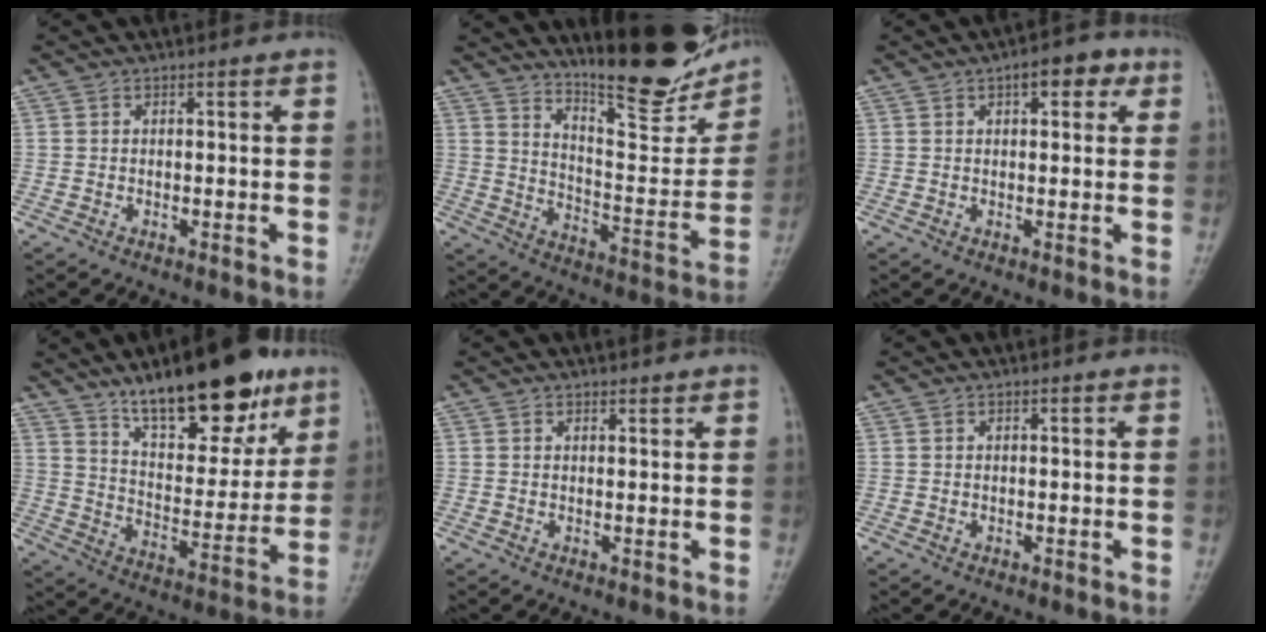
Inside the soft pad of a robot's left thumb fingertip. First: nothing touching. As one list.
[{"total": 20.2, "force": [14.9, 5.3, 12.6], "torque": [-0.140, -0.099, 0.228]}, {"total": 5.8, "force": [2.5, 2.8, 4.5], "torque": [-0.038, 0.004, 0.025]}, {"total": 21.2, "force": [13.8, 7.9, 14.0], "torque": [-0.164, -0.067, 0.224]}, {"total": 0.7, "force": [0.7, 0.3, 0.1], "torque": [0.000, -0.007, 0.010]}, {"total": 0.0}]